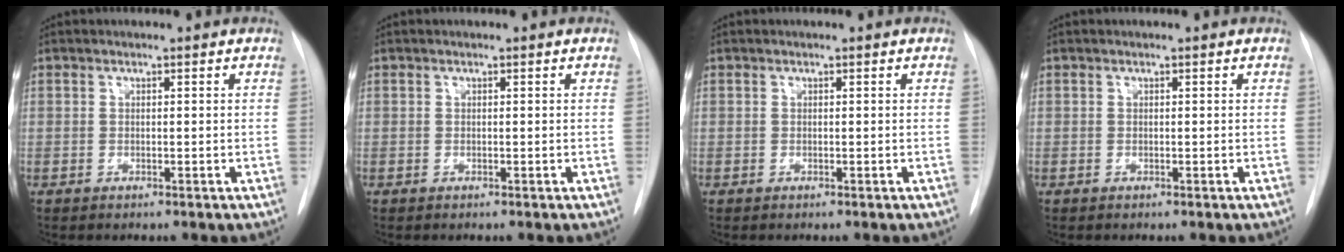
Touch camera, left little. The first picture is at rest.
{"total": 0.0}
{"total": 0.0}
{"total": 0.0}